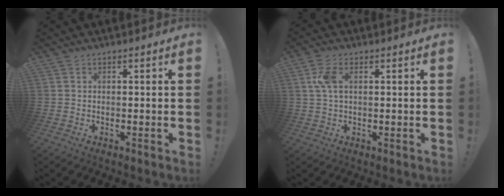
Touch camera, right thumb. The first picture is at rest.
{"total": 5.8, "force": [1.5, 3.0, 4.7], "torque": [-0.099, 0.006, 0.027]}